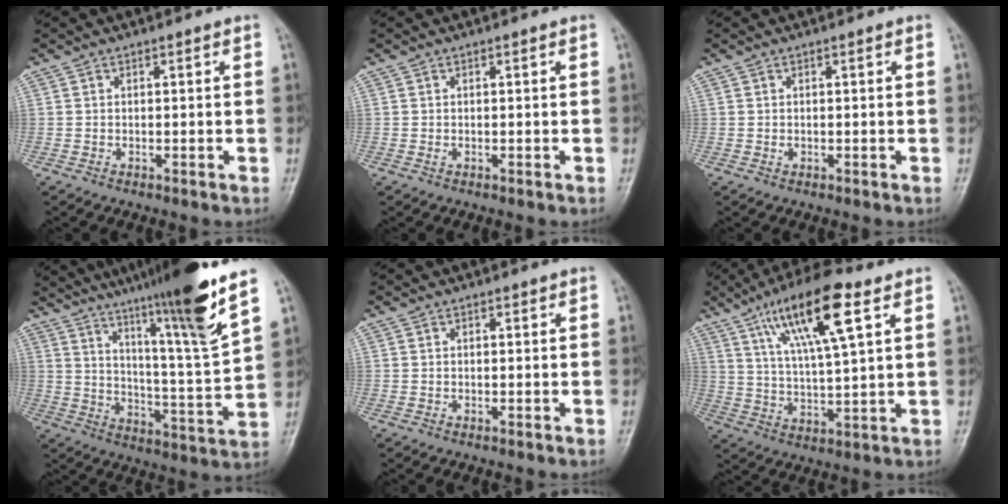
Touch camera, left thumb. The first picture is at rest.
{"total": 0.6, "force": [0.1, 0.3, 0.5], "torque": [-0.007, 0.000, 0.004]}
{"total": 0.5, "force": [0.1, 0.3, 0.4], "torque": [-0.004, -0.001, 0.004]}
{"total": 19.6, "force": [13.6, -0.6, 14.0], "torque": [-0.204, -0.077, 0.212]}
{"total": 0.7, "force": [0.4, 0.3, 0.4], "torque": [-0.006, -0.001, 0.006]}
{"total": 15.7, "force": [7.8, 3.5, 13.1], "torque": [-0.229, -0.017, 0.140]}